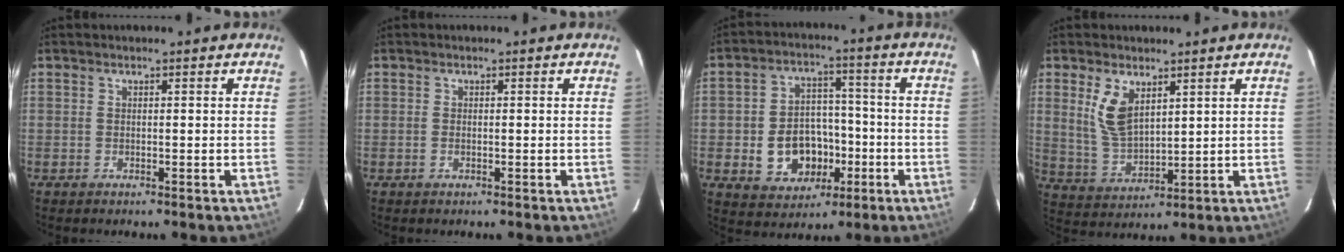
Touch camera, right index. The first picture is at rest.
{"total": 0.5, "force": [-0.2, 0.2, 0.4], "torque": [-0.010, 0.000, -0.004]}
{"total": 11.6, "force": [-3.5, 9.0, 6.4], "torque": [-0.142, 0.020, -0.036]}
{"total": 8.3, "force": [3.8, 4.2, 6.2], "torque": [-0.121, -0.002, 0.085]}